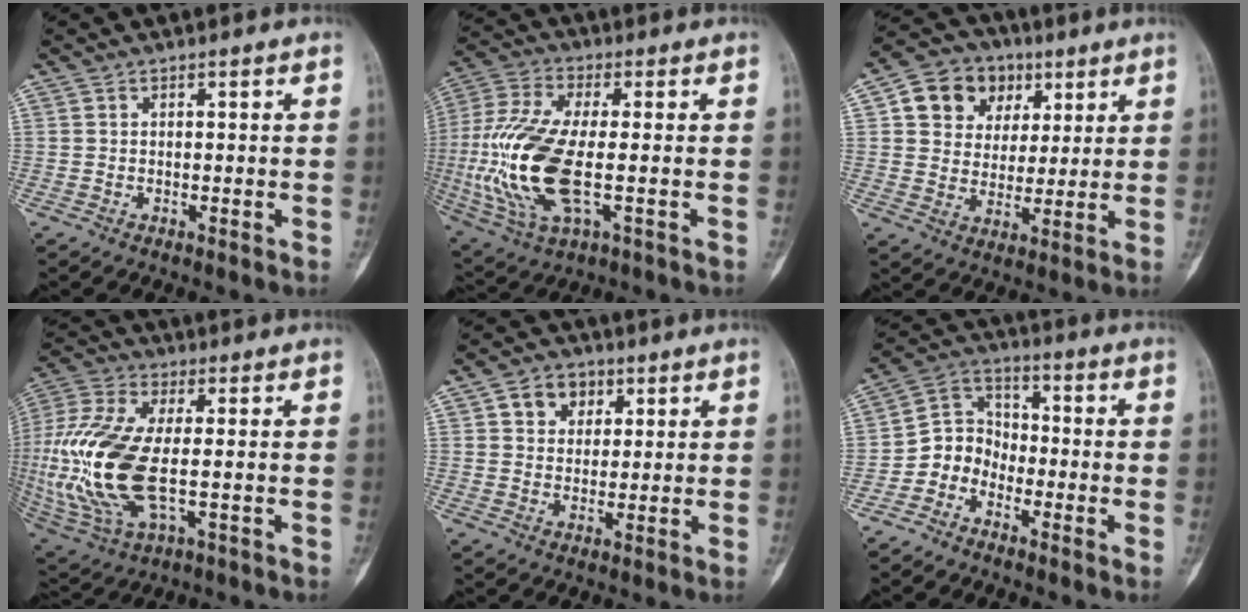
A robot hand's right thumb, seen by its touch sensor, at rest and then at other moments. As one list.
[{"total": 19.2, "force": [-2.6, 7.8, 17.4], "torque": [-0.405, -0.003, -0.040]}, {"total": 12.3, "force": [4.8, 10.2, 4.8], "torque": [-0.042, -0.005, 0.083]}, {"total": 21.2, "force": [-1.7, 9.4, 18.9], "torque": [-0.447, -0.008, -0.021]}, {"total": 6.2, "force": [2.6, 4.8, 2.8], "torque": [-0.014, -0.006, 0.040]}, {"total": 7.0, "force": [-3.4, 5.8, 1.9], "torque": [-0.009, 0.052, -0.080]}]